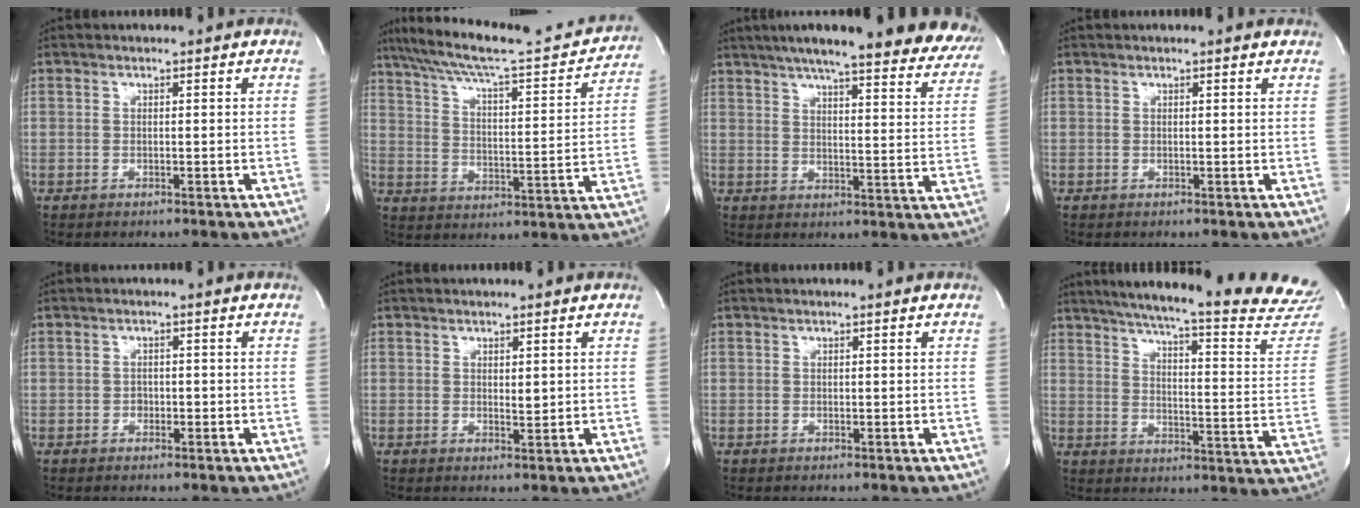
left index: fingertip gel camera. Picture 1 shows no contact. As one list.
[{"total": 23.3, "force": [20.8, 2.5, 10.3], "torque": [-0.167, -0.014, 0.286]}, {"total": 28.5, "force": [24.3, 4.5, 14.2], "torque": [-0.199, -0.036, 0.289]}, {"total": 1.0, "force": [1.0, 0.0, 0.4], "torque": [-0.014, 0.004, 0.008]}, {"total": 1.1, "force": [-0.6, 0.9, 0.5], "torque": [-0.004, 0.001, -0.009]}, {"total": 1.3, "force": [0.2, 0.5, 1.1], "torque": [-0.017, -0.008, 0.006]}, {"total": 0.0}, {"total": 30.2, "force": [26.8, 1.7, 13.8], "torque": [-0.196, -0.098, 0.326]}]